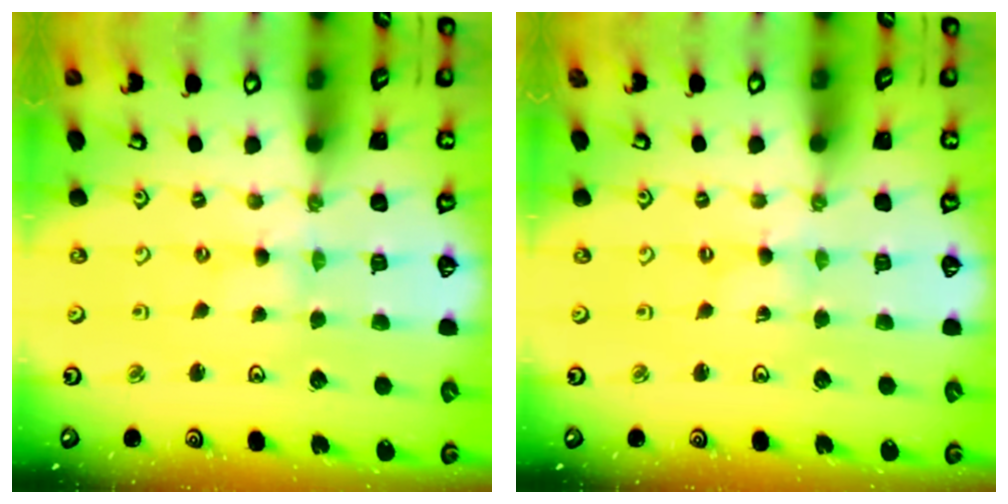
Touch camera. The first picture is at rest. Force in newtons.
{"total": 0.0}